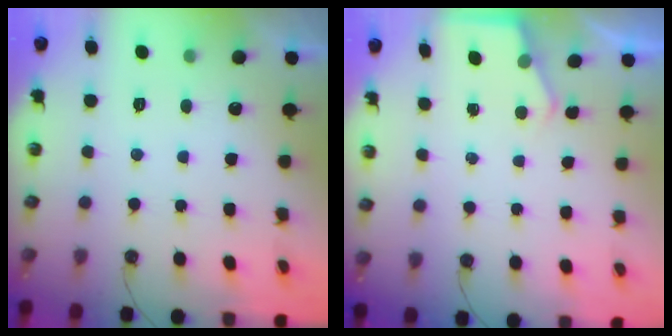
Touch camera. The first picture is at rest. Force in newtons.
{"total": 2.8, "press": 2.8, "slide": 0.4}